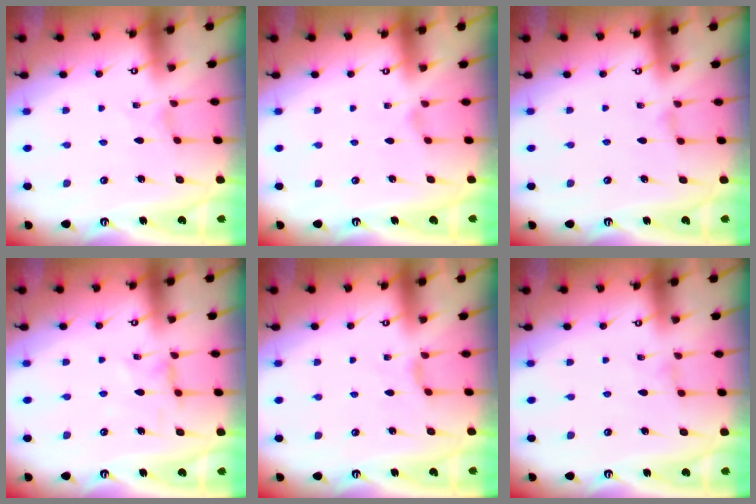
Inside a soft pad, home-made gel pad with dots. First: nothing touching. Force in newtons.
{"total": 0.0}
{"total": 0.8, "press": 0.8, "slide": 0.2}
{"total": 0.9, "press": 0.8, "slide": 0.3}
{"total": 2.1, "press": 2.1, "slide": 0.4}
{"total": 0.0}